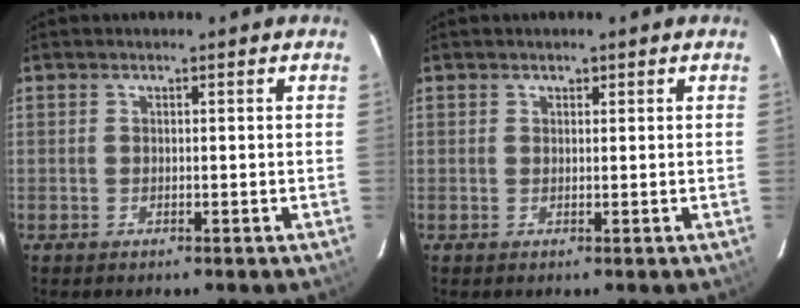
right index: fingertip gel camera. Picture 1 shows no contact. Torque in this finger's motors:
{"motor_torque": [0.00, 0.00, 0.02, 0.01]}